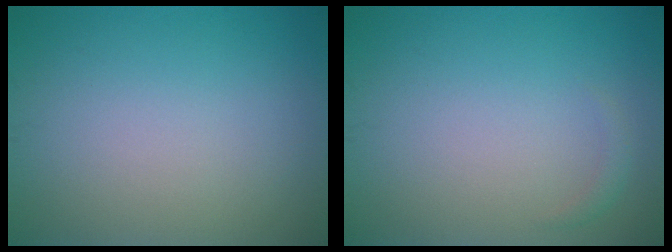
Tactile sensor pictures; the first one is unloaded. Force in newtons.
{"total": 0.7, "press": 0.7, "slide": 0.1}